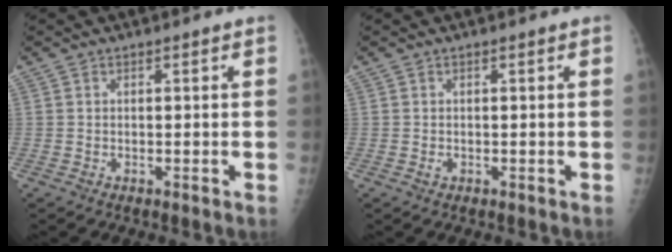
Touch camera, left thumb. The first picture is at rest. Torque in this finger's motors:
{"motor_torque": [-0.11, 0.13, 0.15, 0.05, 0.00]}